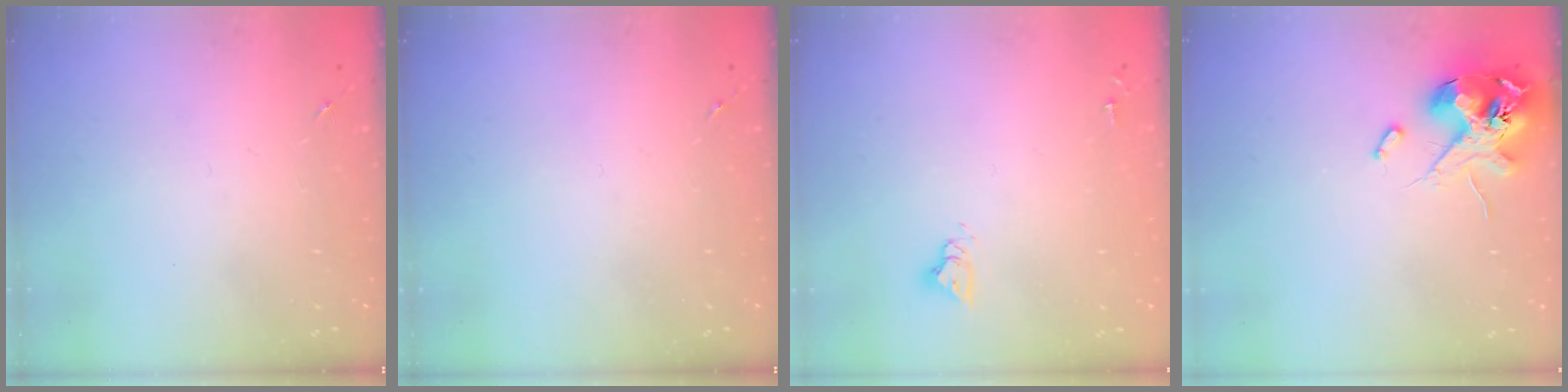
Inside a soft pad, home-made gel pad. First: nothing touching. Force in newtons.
{"total": 0.0}
{"total": 4.8, "press": 4.8, "slide": 0.3}
{"total": 13.6, "press": 13.5, "slide": 1.9}